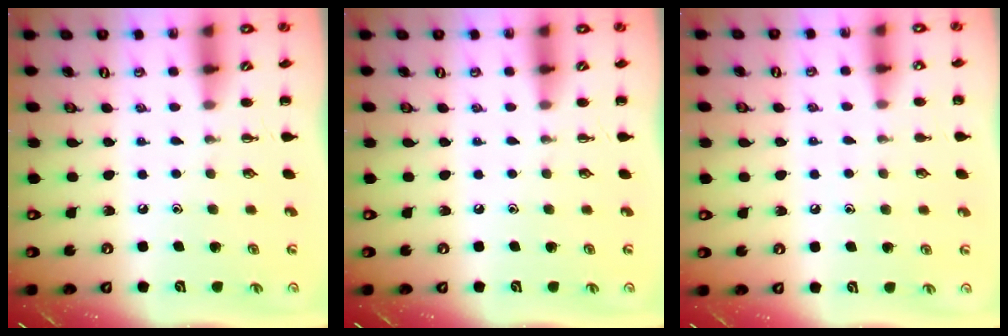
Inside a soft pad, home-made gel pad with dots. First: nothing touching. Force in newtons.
{"total": 0.0}
{"total": 4.8, "press": 4.7, "slide": 1.2}